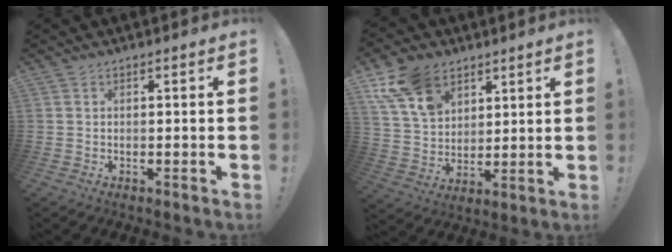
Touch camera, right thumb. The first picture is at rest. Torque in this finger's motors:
{"motor_torque": [1.41, 2.10, 0.62, 1.09, 0.05]}